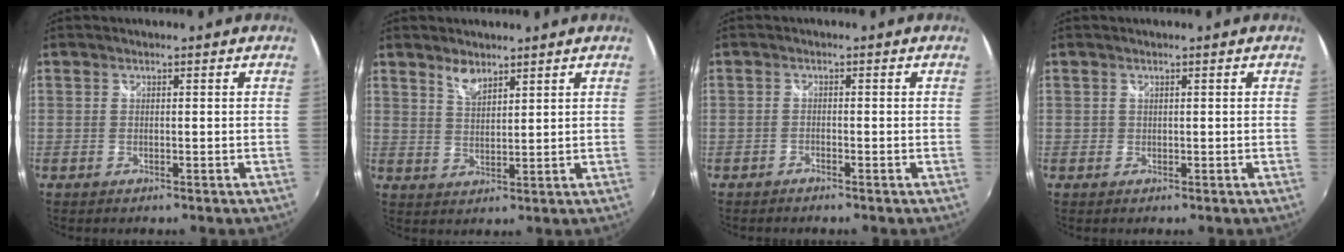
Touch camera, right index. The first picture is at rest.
{"total": 3.7, "force": [2.9, 1.2, 1.9], "torque": [-0.032, 0.000, 0.052]}
{"total": 1.0, "force": [-0.9, 0.2, 0.2], "torque": [-0.009, -0.002, -0.022]}
{"total": 0.7, "force": [0.1, 0.7, 0.1], "torque": [0.000, 0.000, 0.000]}